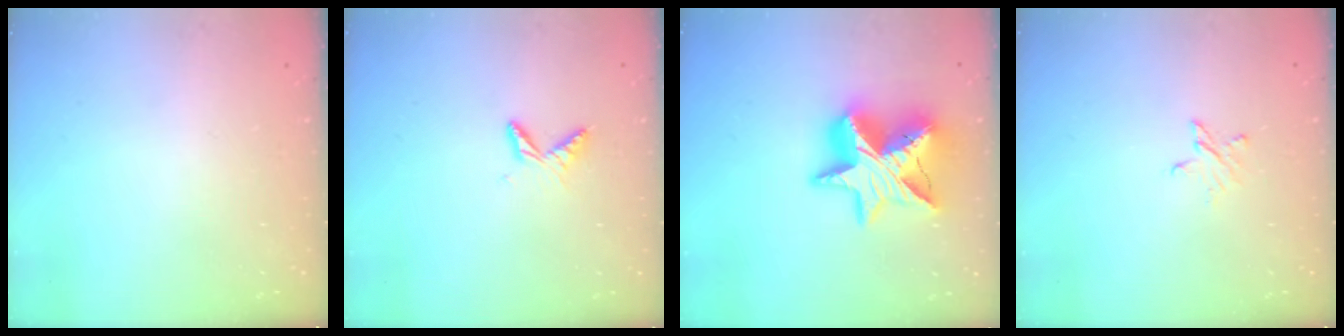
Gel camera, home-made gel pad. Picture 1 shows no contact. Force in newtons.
{"total": 6.2, "press": 6.1, "slide": 0.6}
{"total": 18.1, "press": 18.1, "slide": 1.4}
{"total": 3.5, "press": 3.5, "slide": 0.3}